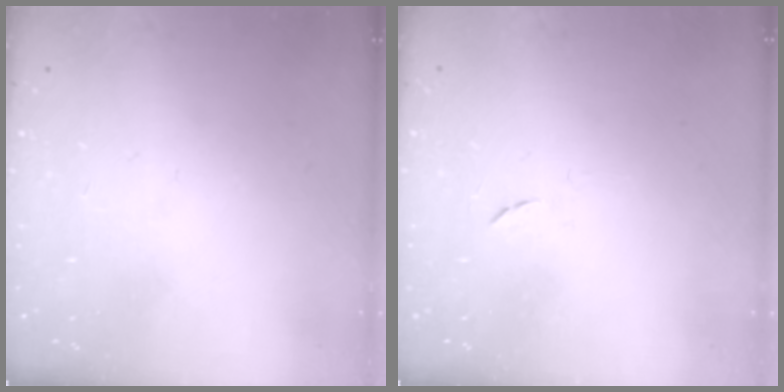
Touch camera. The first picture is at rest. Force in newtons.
{"total": 4.8, "press": 4.8, "slide": 0.5}